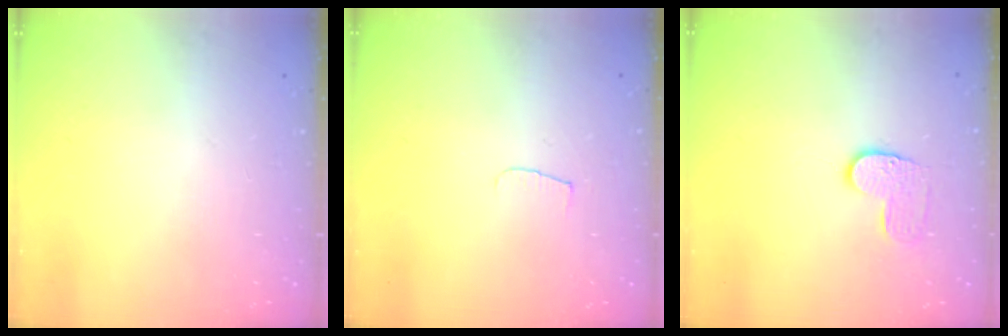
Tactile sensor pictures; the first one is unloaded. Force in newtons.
{"total": 3.8, "press": 3.8, "slide": 0.4}
{"total": 6.4, "press": 6.4, "slide": 0.4}